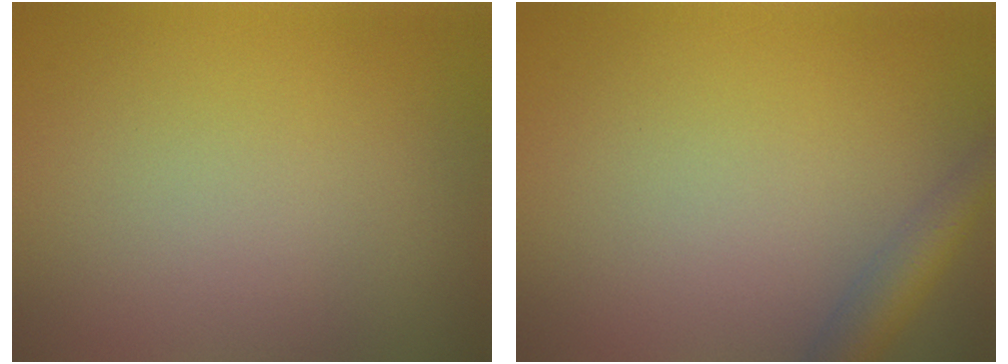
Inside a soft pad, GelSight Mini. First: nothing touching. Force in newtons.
{"total": 3.0, "press": 3.0, "slide": 0.1}